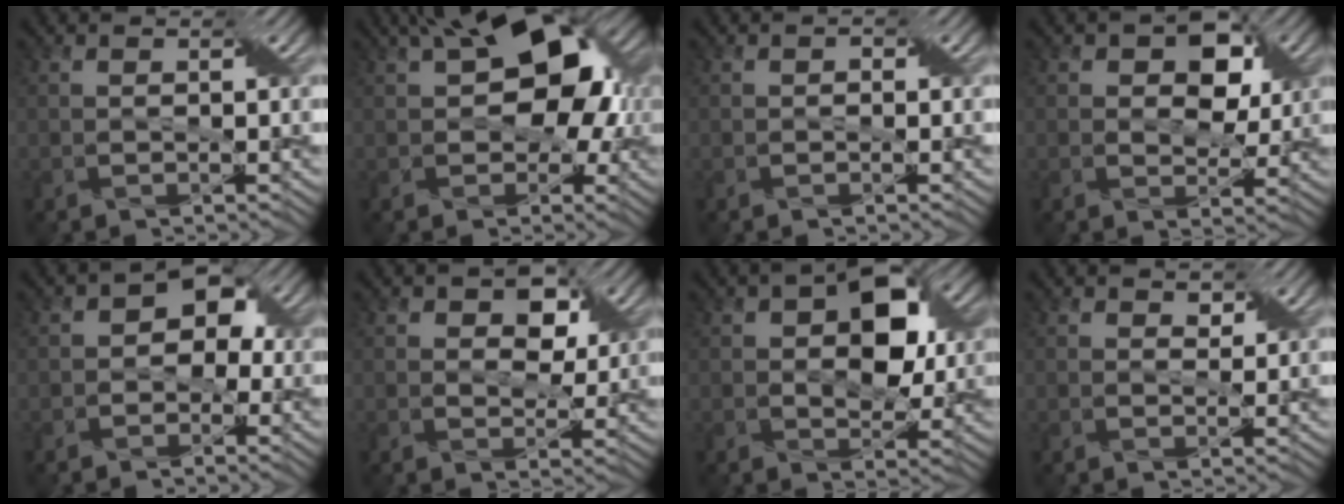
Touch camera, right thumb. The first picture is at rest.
{"total": 11.5, "force": [2.3, 6.7, 9.0], "torque": [-0.135, 0.014, 0.028]}
{"total": 0.6, "force": [-0.1, 0.5, 0.3], "torque": [-0.001, 0.000, -0.004]}
{"total": 6.1, "force": [1.9, 4.0, 4.2], "torque": [-0.056, 0.002, 0.019]}
{"total": 5.0, "force": [-0.2, 3.8, 3.2], "torque": [-0.023, 0.013, -0.016]}
{"total": 4.6, "force": [1.6, 3.1, 3.0], "torque": [-0.042, 0.000, 0.015]}
{"total": 8.1, "force": [1.6, 4.8, 6.3], "torque": [-0.089, 0.009, 0.020]}
{"total": 1.1, "force": [0.8, 0.7, 0.4], "torque": [-0.010, -0.001, 0.014]}